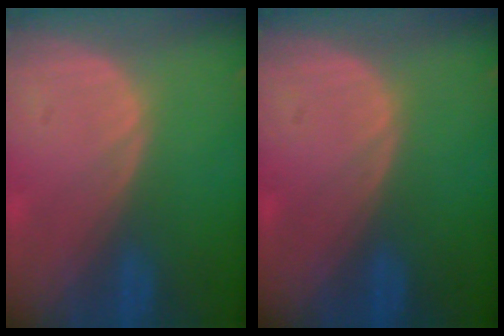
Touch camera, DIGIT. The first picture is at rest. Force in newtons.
{"total": 0.0}